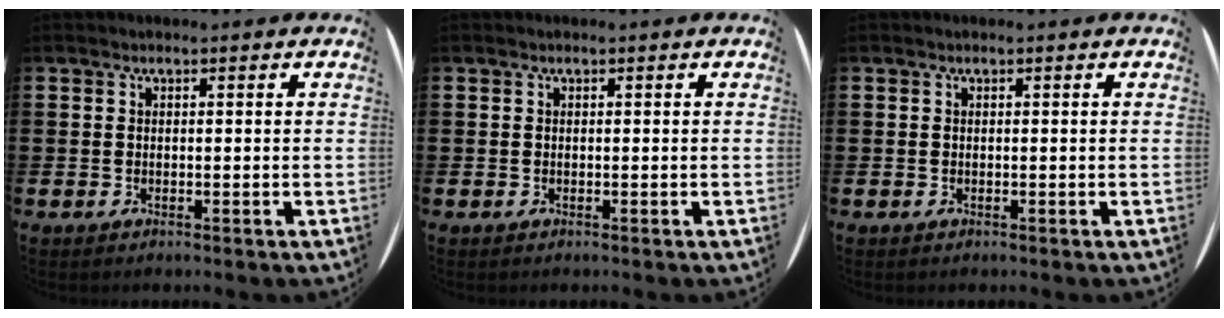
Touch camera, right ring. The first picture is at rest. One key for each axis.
{"total": 0.0}
{"total": 0.0}